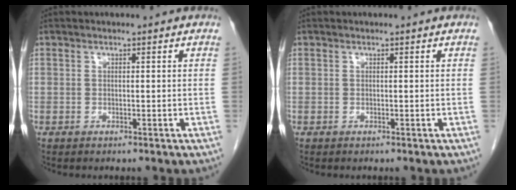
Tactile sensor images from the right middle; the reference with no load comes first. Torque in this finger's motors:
{"motor_torque": [0.00, 0.00, 0.00, 0.00]}